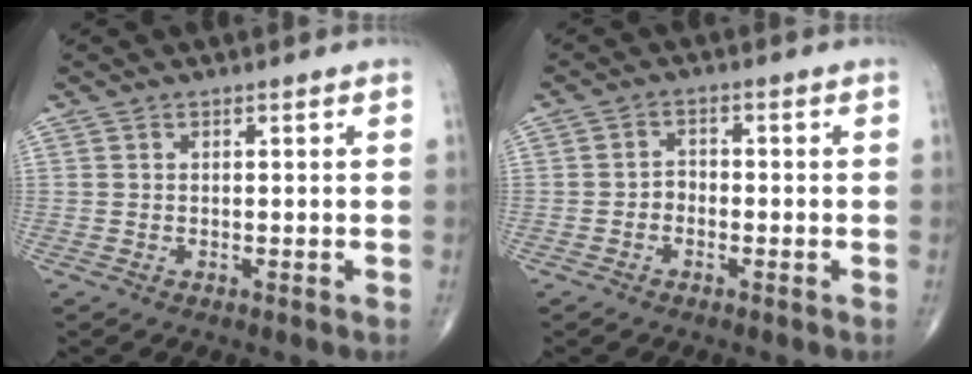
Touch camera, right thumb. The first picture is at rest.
{"total": 2.3, "force": [-1.0, 1.8, 1.1], "torque": [-0.005, 0.011, -0.024]}